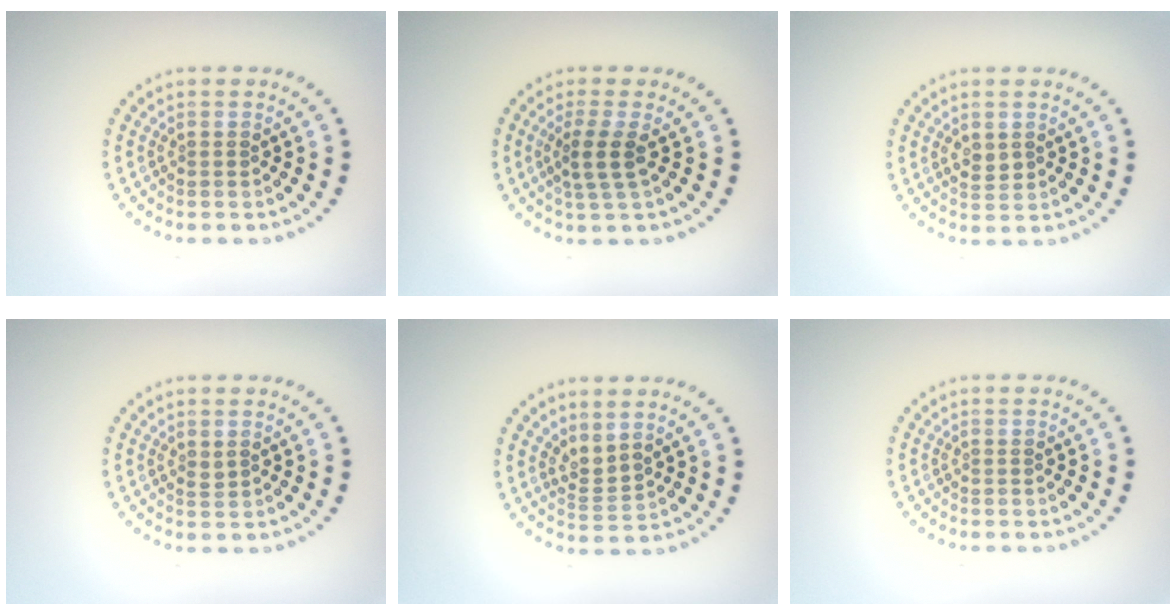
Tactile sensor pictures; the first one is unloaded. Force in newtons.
{"total": 2.5, "press": 2.1, "slide": 1.4}
{"total": 1.4, "press": 1.4, "slide": 0.2}
{"total": 0.6, "press": 0.6, "slide": 0.2}
{"total": 2.1, "press": 1.4, "slide": 1.5}
{"total": 0.0}